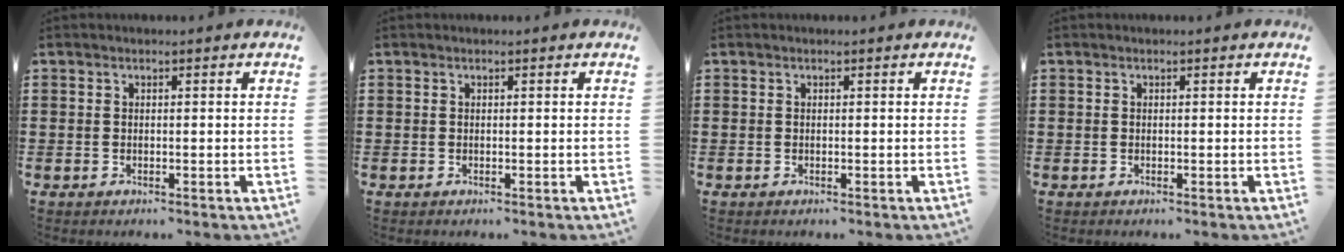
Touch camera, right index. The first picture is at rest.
{"total": 0.0}
{"total": 0.0}
{"total": 0.0}